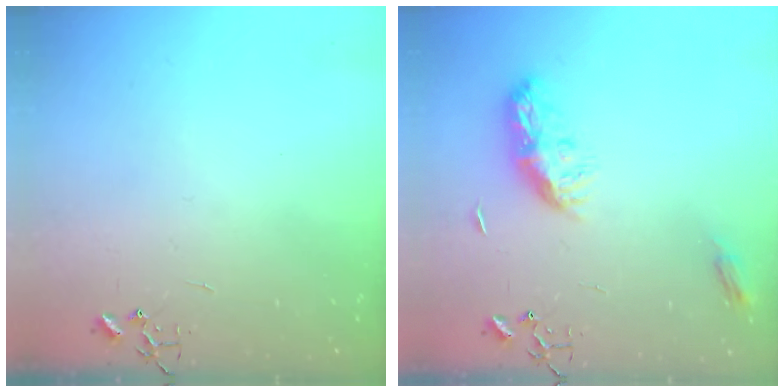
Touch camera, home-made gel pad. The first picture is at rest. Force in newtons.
{"total": 9.6, "press": 9.6, "slide": 0.1}